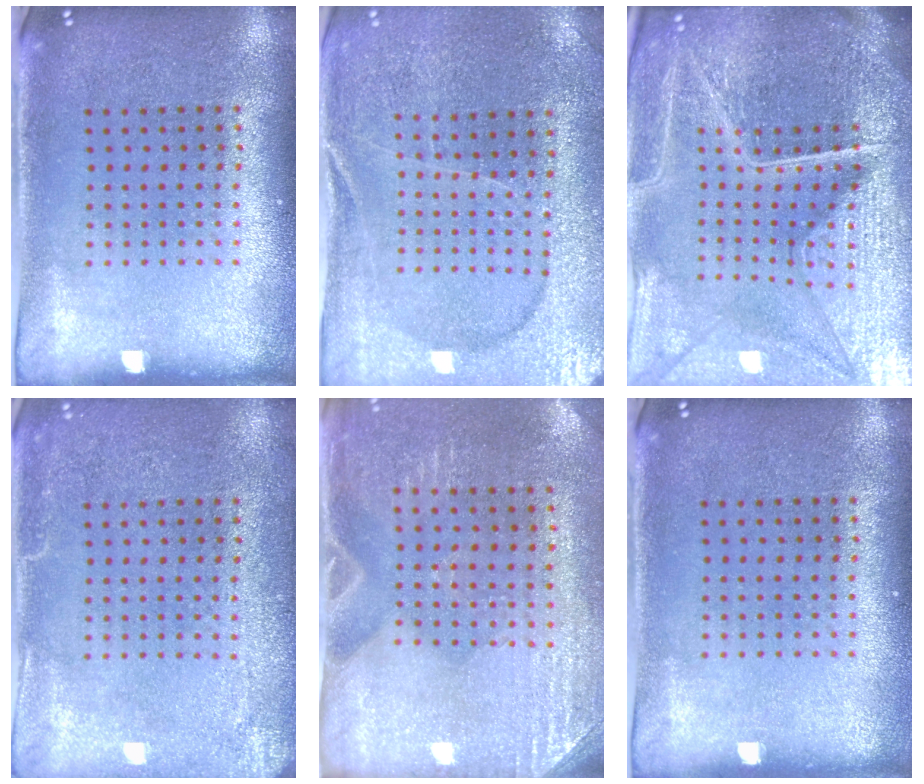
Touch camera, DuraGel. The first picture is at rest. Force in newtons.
{"total": 1.8, "press": 1.8, "slide": 0.2}
{"total": 6.5, "press": 5.8, "slide": 3.1}
{"total": 2.8, "press": 2.8, "slide": 0.3}
{"total": 2.8, "press": 2.6, "slide": 1.2}
{"total": 0.0}